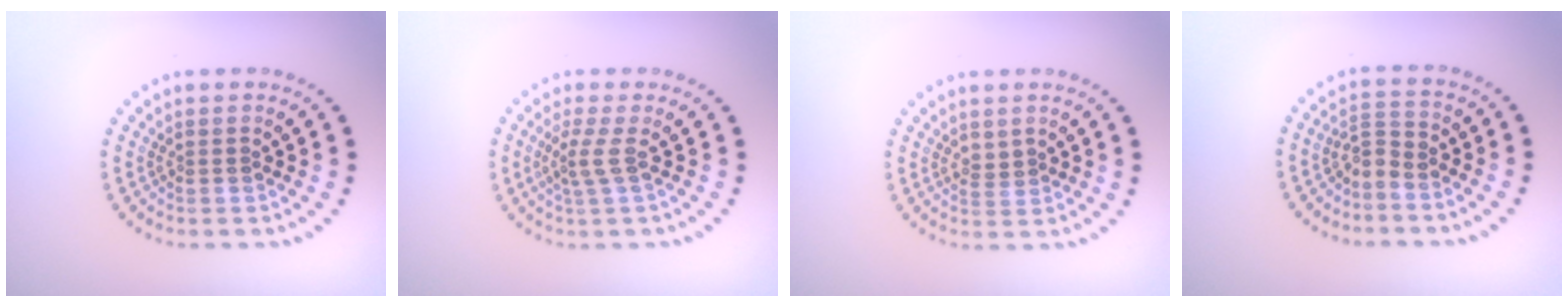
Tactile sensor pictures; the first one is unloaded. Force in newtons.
{"total": 1.8, "press": 1.3, "slide": 1.3}
{"total": 1.0, "press": 0.8, "slide": 0.6}
{"total": 2.1, "press": 1.5, "slide": 1.5}